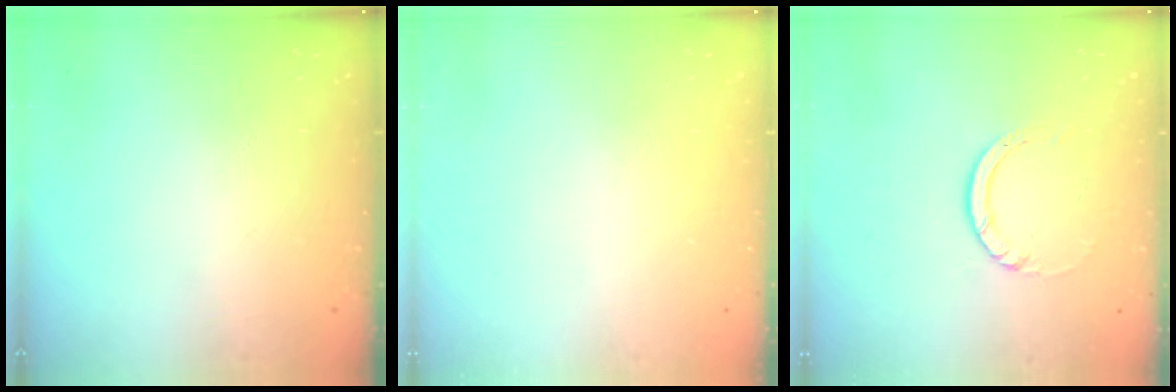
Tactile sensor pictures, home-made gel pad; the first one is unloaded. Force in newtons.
{"total": 0.0}
{"total": 3.0, "press": 3.0, "slide": 0.3}